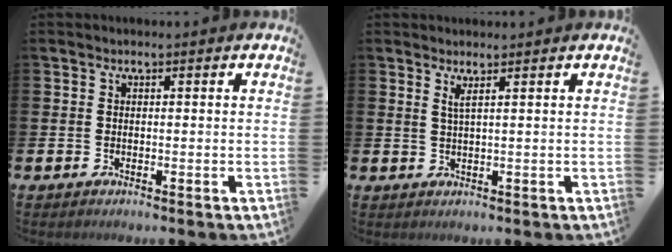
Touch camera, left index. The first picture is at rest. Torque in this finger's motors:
{"motor_torque": [-0.12, 0.19, -0.03, 0.01]}